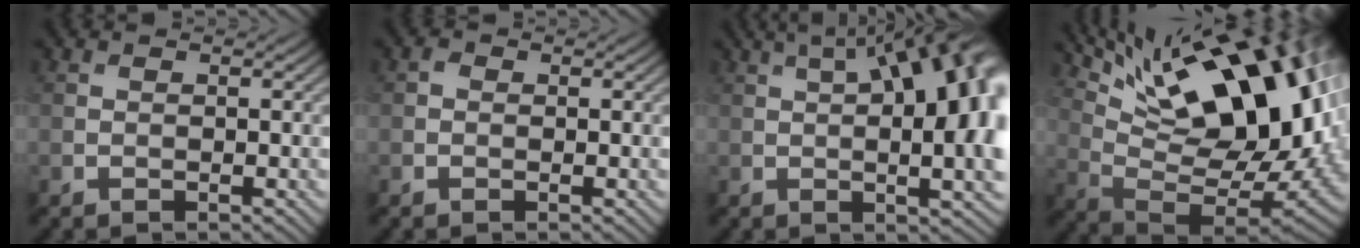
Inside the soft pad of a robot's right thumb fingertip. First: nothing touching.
{"total": 0.8, "force": [-0.4, 0.7, 0.0], "torque": [0.001, 0.000, -0.008]}
{"total": 16.6, "force": [3.1, 6.5, 15.0], "torque": [-0.199, 0.029, 0.052]}
{"total": 18.1, "force": [8.1, 7.2, 14.5], "torque": [-0.227, 0.032, 0.142]}